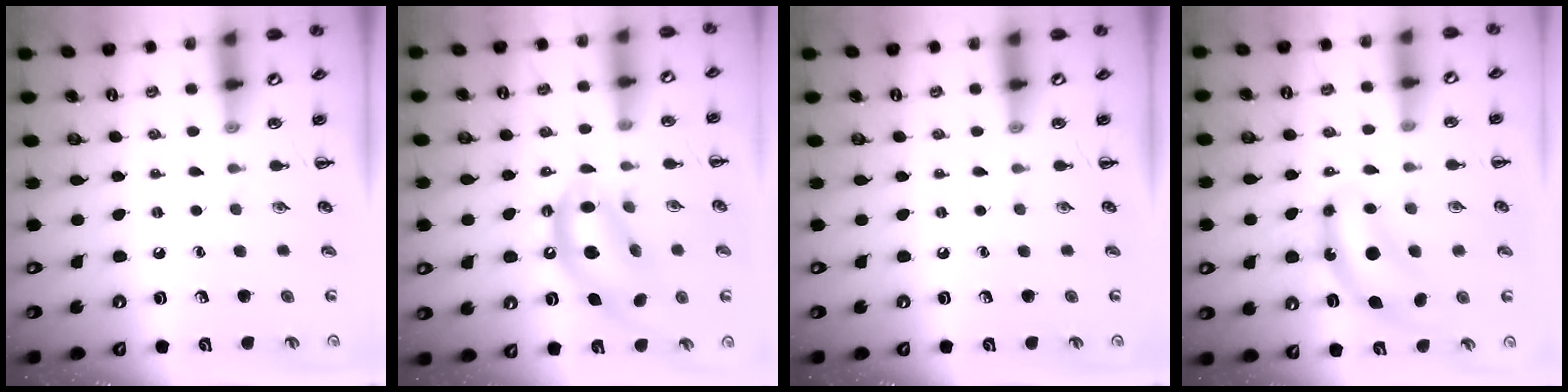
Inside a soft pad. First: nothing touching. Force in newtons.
{"total": 12.8, "press": 12.4, "slide": 3.4}
{"total": 0.0}
{"total": 7.7, "press": 7.6, "slide": 0.8}